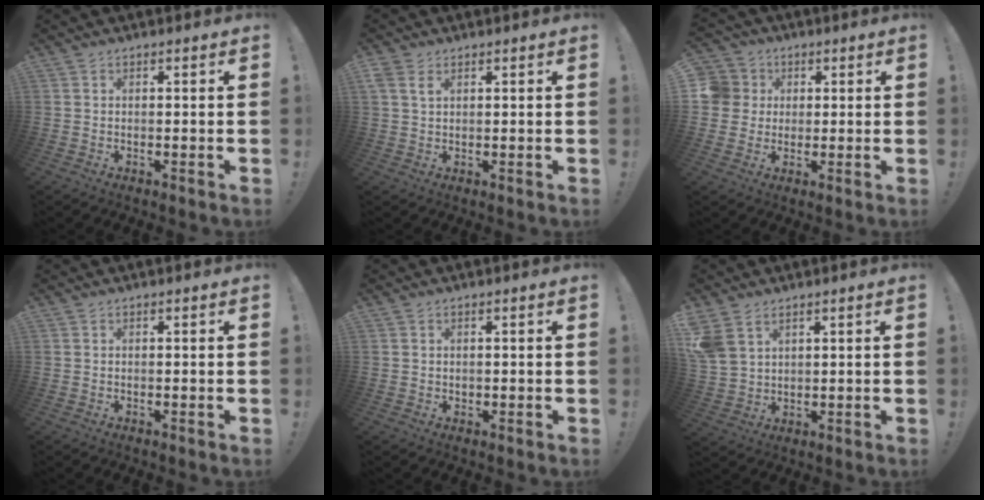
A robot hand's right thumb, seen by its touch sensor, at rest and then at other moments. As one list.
[{"total": 3.3, "force": [1.7, 1.7, 2.3], "torque": [-0.043, 0.000, 0.032]}, {"total": 7.7, "force": [1.0, 7.4, 1.7], "torque": [-0.033, 0.001, 0.020]}, {"total": 0.0}, {"total": 0.5, "force": [0.1, 0.5, 0.0], "torque": [0.002, 0.002, 0.000]}, {"total": 6.5, "force": [3.8, 4.1, 3.3], "torque": [-0.064, -0.013, 0.078]}]